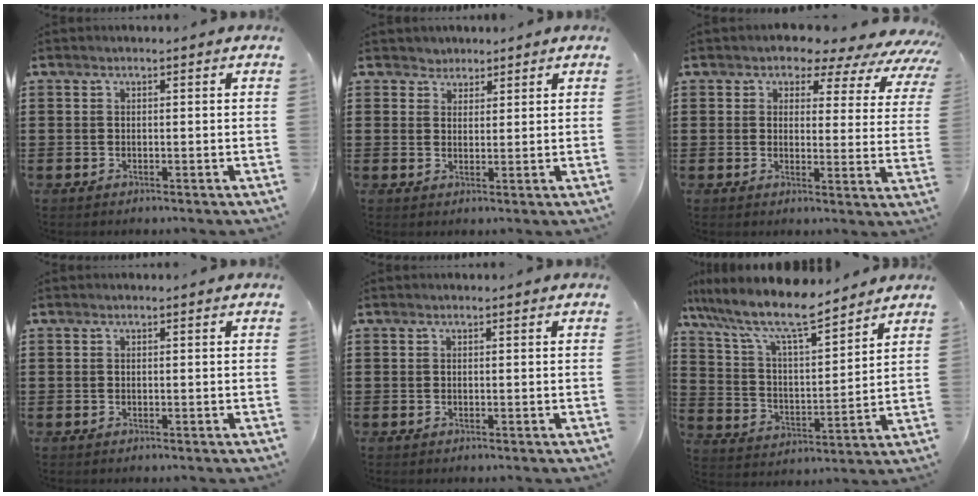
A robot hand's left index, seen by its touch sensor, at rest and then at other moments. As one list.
[{"total": 2.4, "force": [1.9, 1.5, -0.2], "torque": [-0.006, 0.009, 0.035]}, {"total": 3.7, "force": [3.0, 1.7, 1.3], "torque": [-0.032, -0.023, 0.043]}, {"total": 0.0}, {"total": 0.0}, {"total": 10.0, "force": [8.4, 1.8, 5.2], "torque": [-0.135, -0.046, 0.141]}]